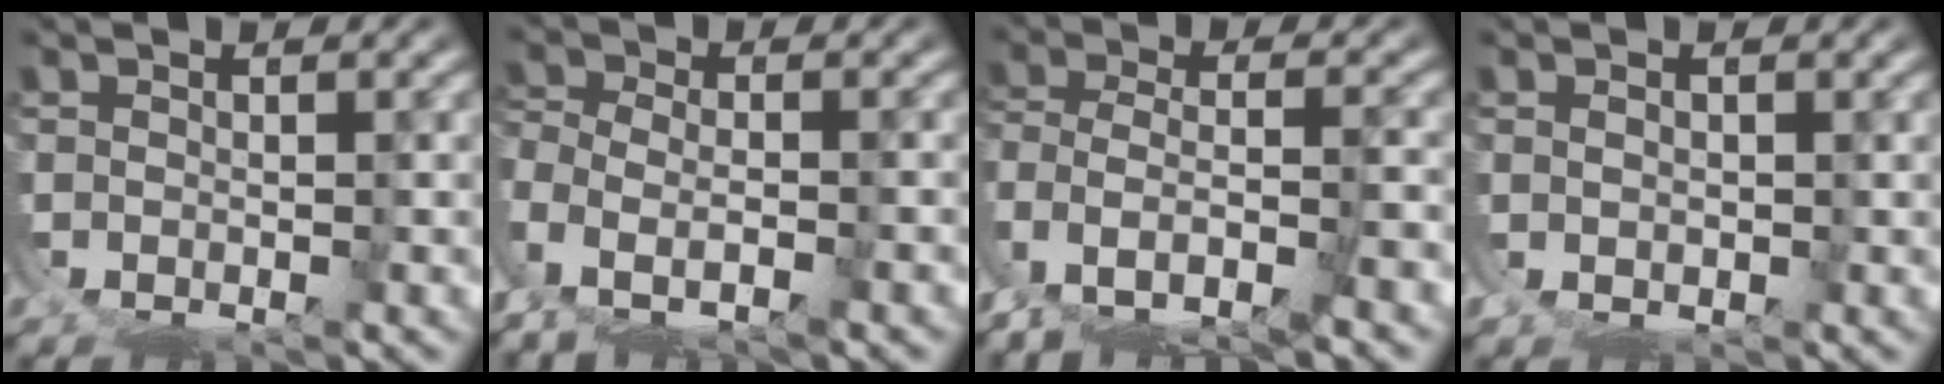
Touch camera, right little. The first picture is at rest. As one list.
[{"total": 3.8, "force": [-1.3, 2.1, 2.8], "torque": [-0.083, -0.027, -0.010]}, {"total": 4.8, "force": [-2.1, 2.5, 3.4], "torque": [-0.097, -0.034, -0.019]}, {"total": 1.2, "force": [1.2, -0.2, 0.2], "torque": [-0.002, 0.000, 0.021]}]